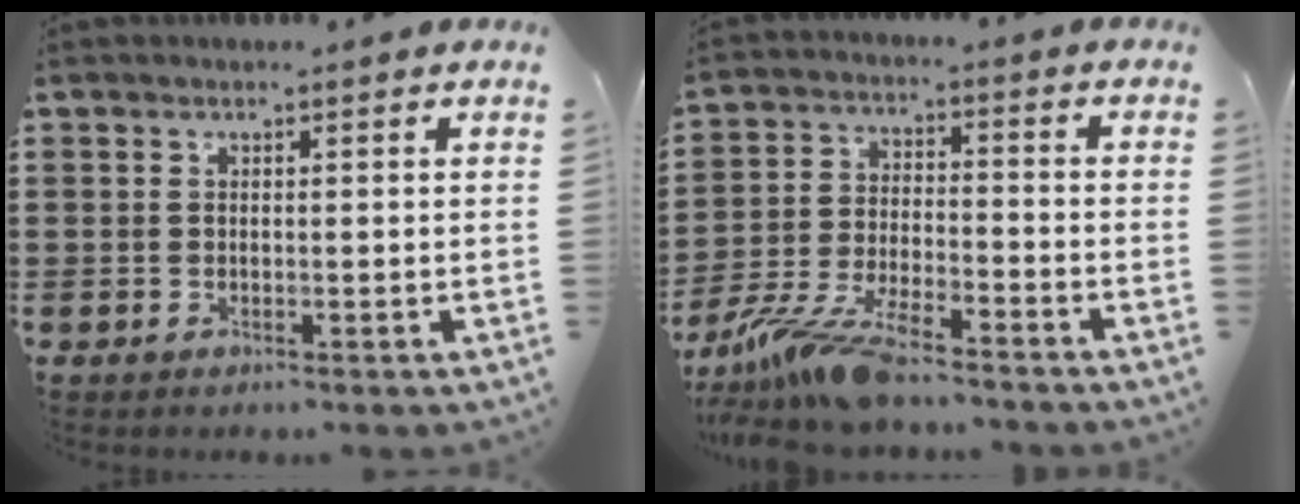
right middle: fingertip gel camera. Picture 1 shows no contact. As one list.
[{"total": 9.0, "force": [-7.9, 0.7, 4.4], "torque": [-0.107, -0.005, -0.158]}]